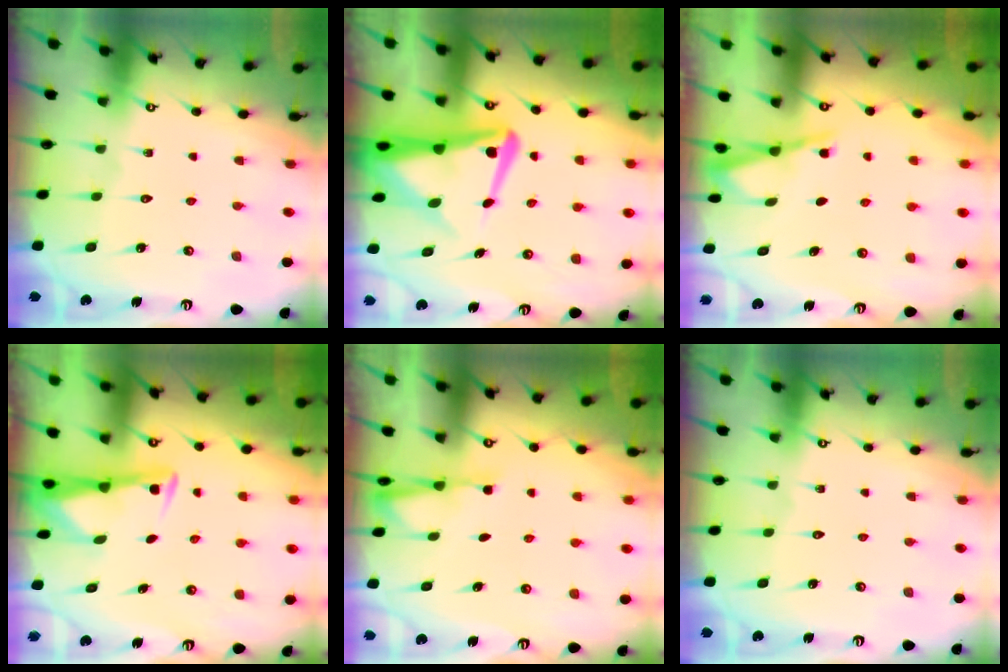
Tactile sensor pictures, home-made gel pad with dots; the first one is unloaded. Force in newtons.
{"total": 9.6, "press": 9.5, "slide": 1.5}
{"total": 2.4, "press": 2.4, "slide": 0.2}
{"total": 3.1, "press": 3.1, "slide": 0.4}
{"total": 2.2, "press": 2.2, "slide": 0.5}
{"total": 0.0}